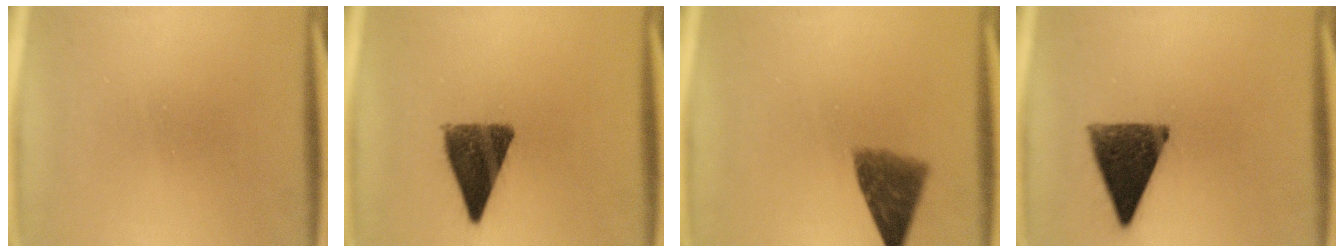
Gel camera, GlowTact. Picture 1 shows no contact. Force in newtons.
{"total": 10.3}
{"total": 7.2}
{"total": 11.2}